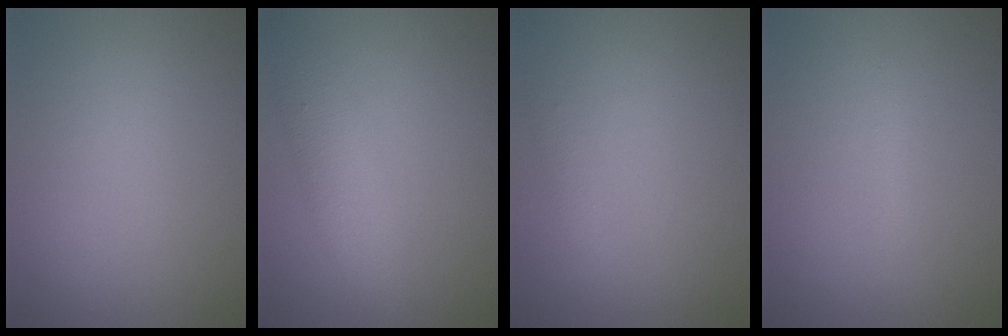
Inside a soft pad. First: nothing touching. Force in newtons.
{"total": 4.6, "press": 4.6, "slide": 0.1}
{"total": 0.8, "press": 0.8, "slide": 0.0}
{"total": 0.9, "press": 0.9, "slide": 0.0}